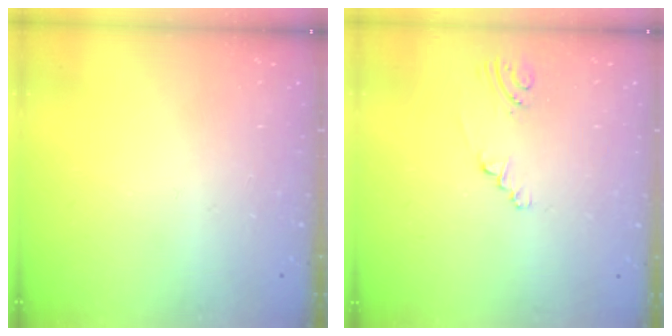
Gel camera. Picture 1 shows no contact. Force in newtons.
{"total": 2.0, "press": 1.6, "slide": 1.2}